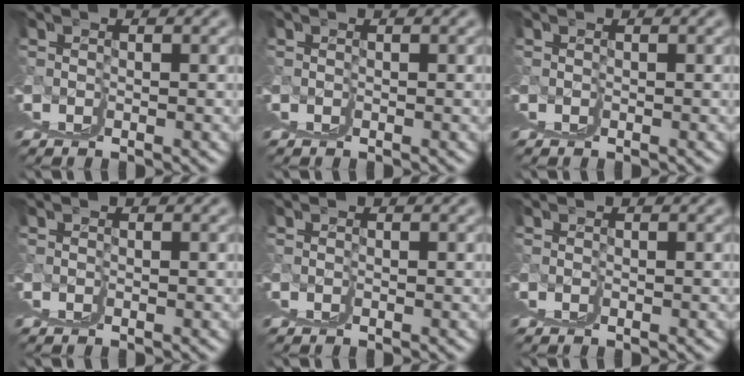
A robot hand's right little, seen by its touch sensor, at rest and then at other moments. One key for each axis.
{"total": 0.0}
{"total": 0.0}
{"total": 0.0}
{"total": 0.0}
{"total": 0.0}